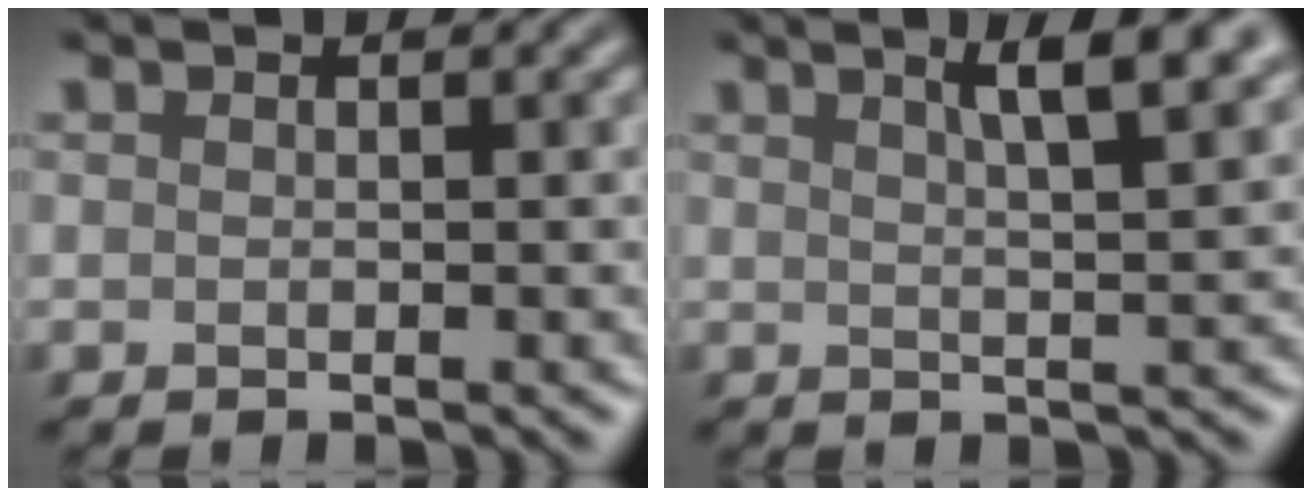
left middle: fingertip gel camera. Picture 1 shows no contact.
{"total": 5.1, "force": [2.9, 1.1, 4.1], "torque": [-0.039, 0.019, 0.034]}